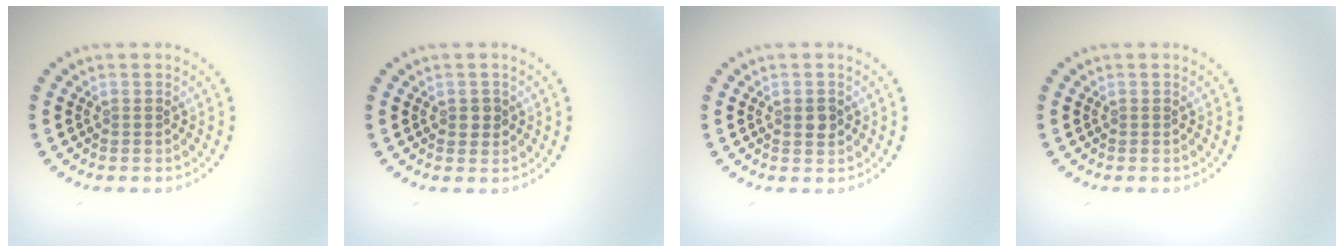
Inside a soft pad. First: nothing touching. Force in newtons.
{"total": 1.2, "press": 1.2, "slide": 0.2}
{"total": 1.4, "press": 1.4, "slide": 0.1}
{"total": 0.0}